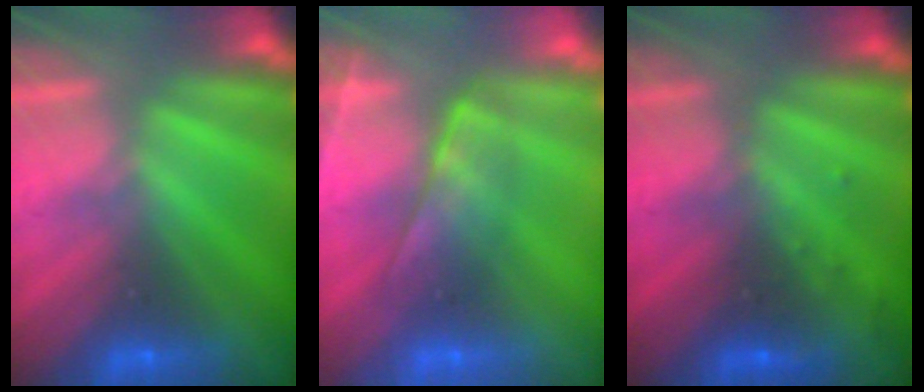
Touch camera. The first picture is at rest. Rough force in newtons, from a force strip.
{"total": 4.1}
{"total": 2.8}